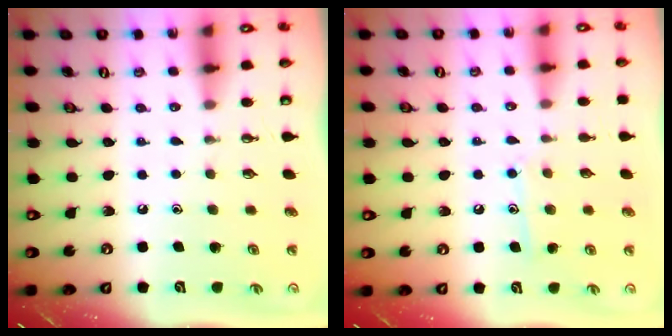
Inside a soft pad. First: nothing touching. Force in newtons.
{"total": 8.3, "press": 8.2, "slide": 0.6}